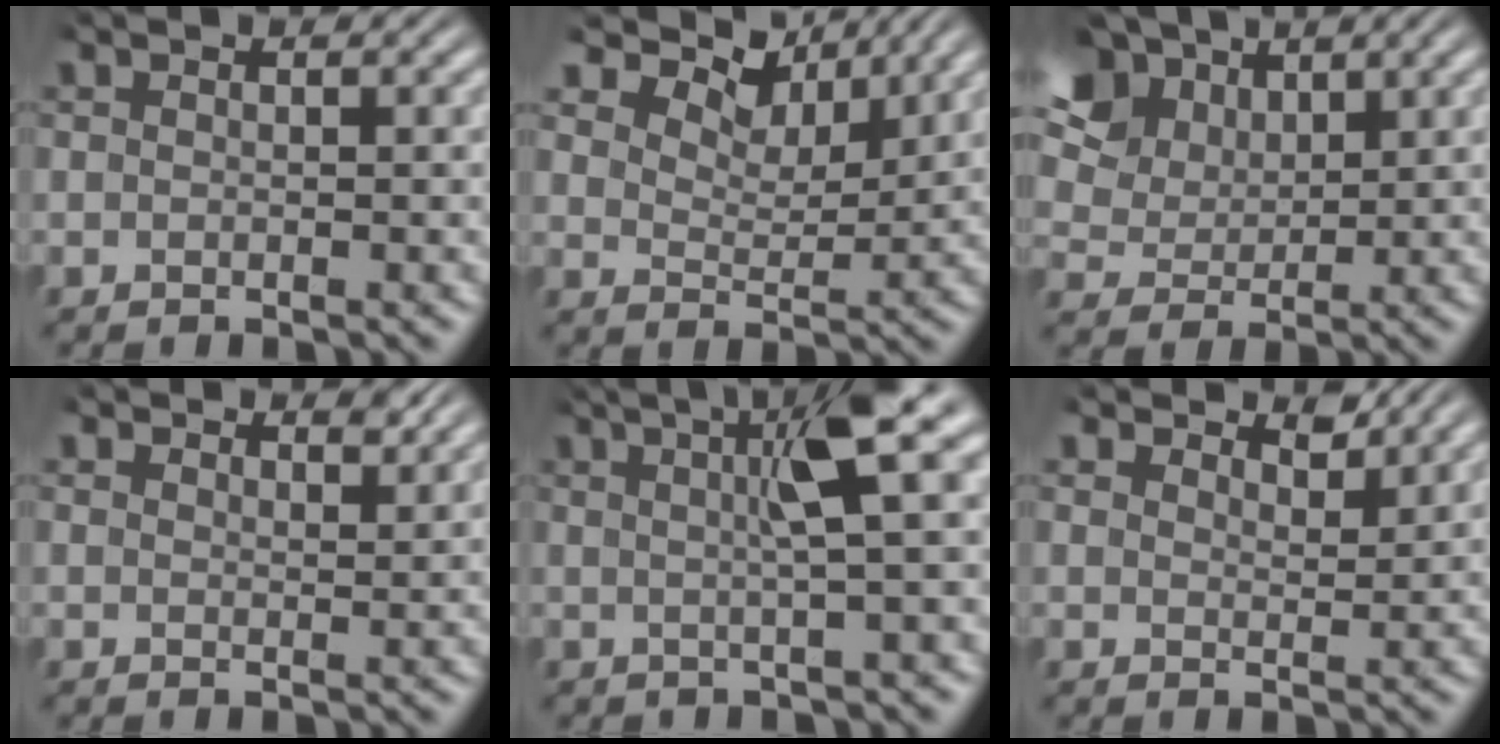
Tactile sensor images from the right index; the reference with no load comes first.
{"total": 7.9, "force": [5.7, 3.7, 3.9], "torque": [-0.074, 0.010, 0.087]}
{"total": 9.1, "force": [3.9, 6.6, 4.9], "torque": [-0.110, -0.011, 0.069]}
{"total": 2.0, "force": [2.0, -0.2, 0.4], "torque": [0.004, -0.006, 0.036]}
{"total": 7.3, "force": [3.3, 0.9, 6.4], "torque": [-0.084, 0.031, 0.039]}
{"total": 2.4, "force": [2.3, -0.1, 0.5], "torque": [-0.001, -0.008, 0.044]}